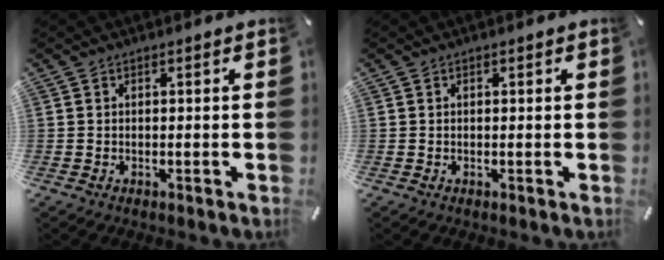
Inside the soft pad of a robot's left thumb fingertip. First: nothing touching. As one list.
[{"total": 0.0}]